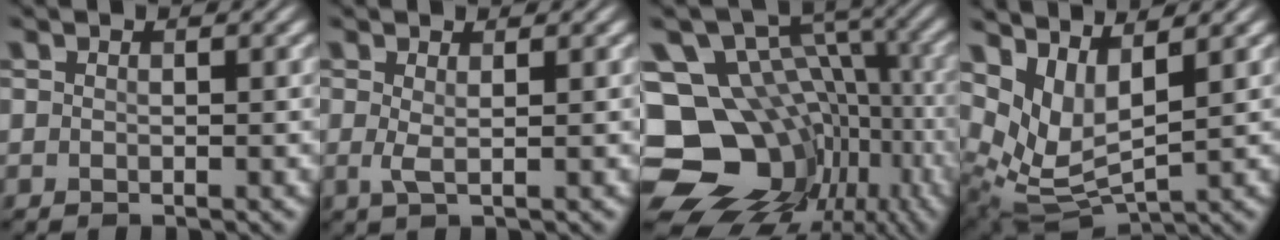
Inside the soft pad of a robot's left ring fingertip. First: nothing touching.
{"total": 1.4, "force": [0.2, 0.3, 1.3], "torque": [-0.029, -0.004, 0.003]}
{"total": 15.9, "force": [-4.5, 12.3, 9.0], "torque": [-0.151, 0.004, -0.046]}
{"total": 7.0, "force": [3.3, 3.1, 5.3], "torque": [-0.116, -0.011, 0.070]}